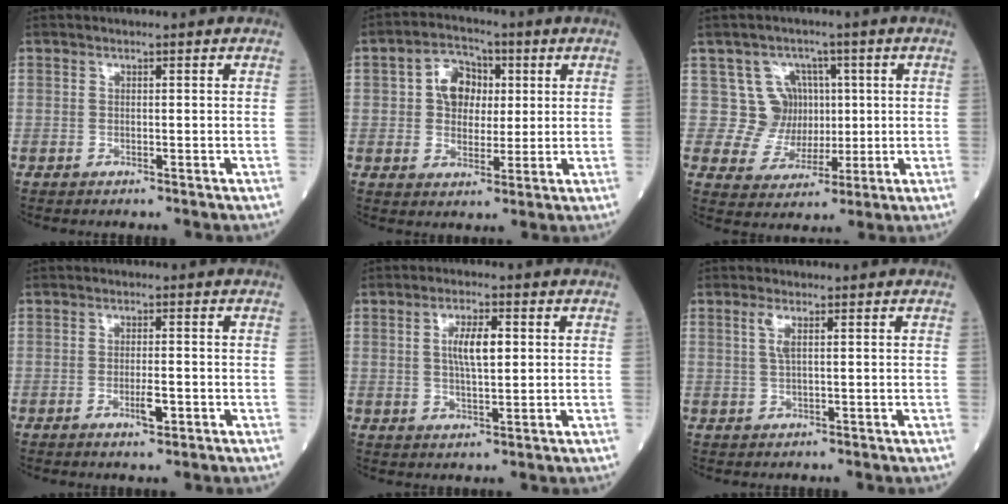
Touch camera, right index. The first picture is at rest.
{"total": 6.8, "force": [1.5, 5.0, 4.3], "torque": [-0.075, 0.022, 0.027]}
{"total": 6.9, "force": [1.6, 6.7, 0.1], "torque": [0.010, 0.022, 0.033]}
{"total": 2.6, "force": [-1.1, 0.5, 2.4], "torque": [-0.041, 0.000, -0.014]}
{"total": 5.2, "force": [1.1, 1.3, 4.9], "torque": [-0.092, 0.006, 0.022]}
{"total": 1.8, "force": [0.7, 0.2, 1.7], "torque": [-0.044, 0.005, 0.015]}